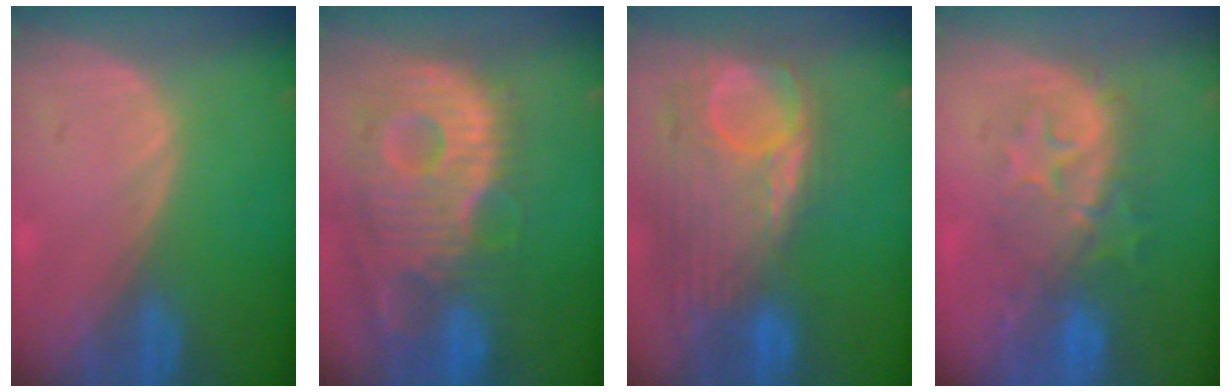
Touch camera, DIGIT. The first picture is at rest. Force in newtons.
{"total": 13.5, "press": 11.7, "slide": 6.7}
{"total": 12.4, "press": 10.5, "slide": 6.5}
{"total": 8.4, "press": 8.3, "slide": 1.1}